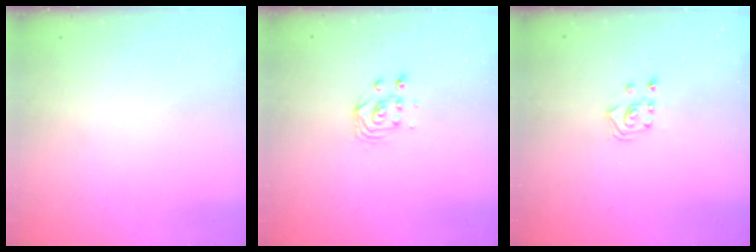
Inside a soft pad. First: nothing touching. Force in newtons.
{"total": 2.9, "press": 2.9, "slide": 0.4}
{"total": 2.9, "press": 2.7, "slide": 1.0}